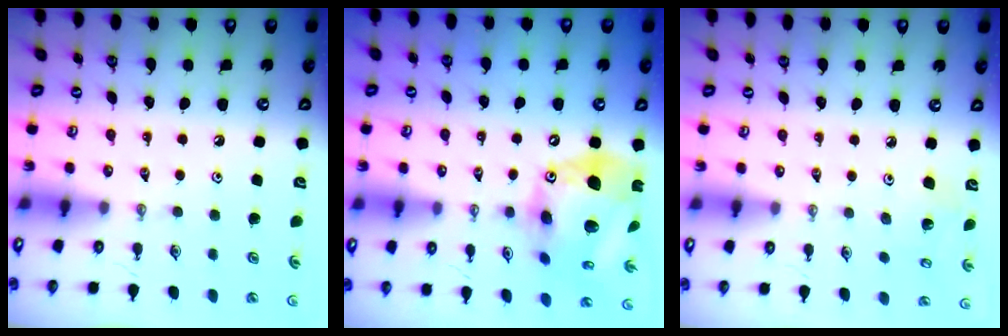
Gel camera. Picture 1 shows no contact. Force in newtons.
{"total": 21.2, "press": 21.1, "slide": 2.5}
{"total": 5.1, "press": 4.6, "slide": 2.1}